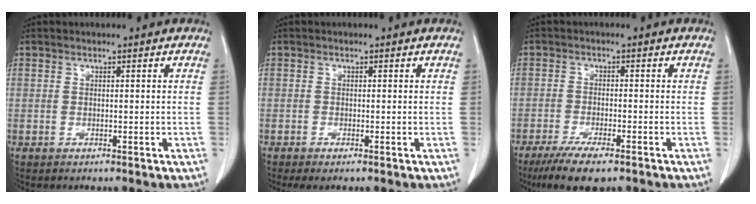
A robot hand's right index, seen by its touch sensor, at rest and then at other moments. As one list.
[{"total": 1.2, "force": [-0.8, 0.3, 0.9], "torque": [-0.017, -0.003, -0.010]}, {"total": 7.5, "force": [-5.4, 1.3, 5.0], "torque": [-0.082, -0.017, -0.086]}]